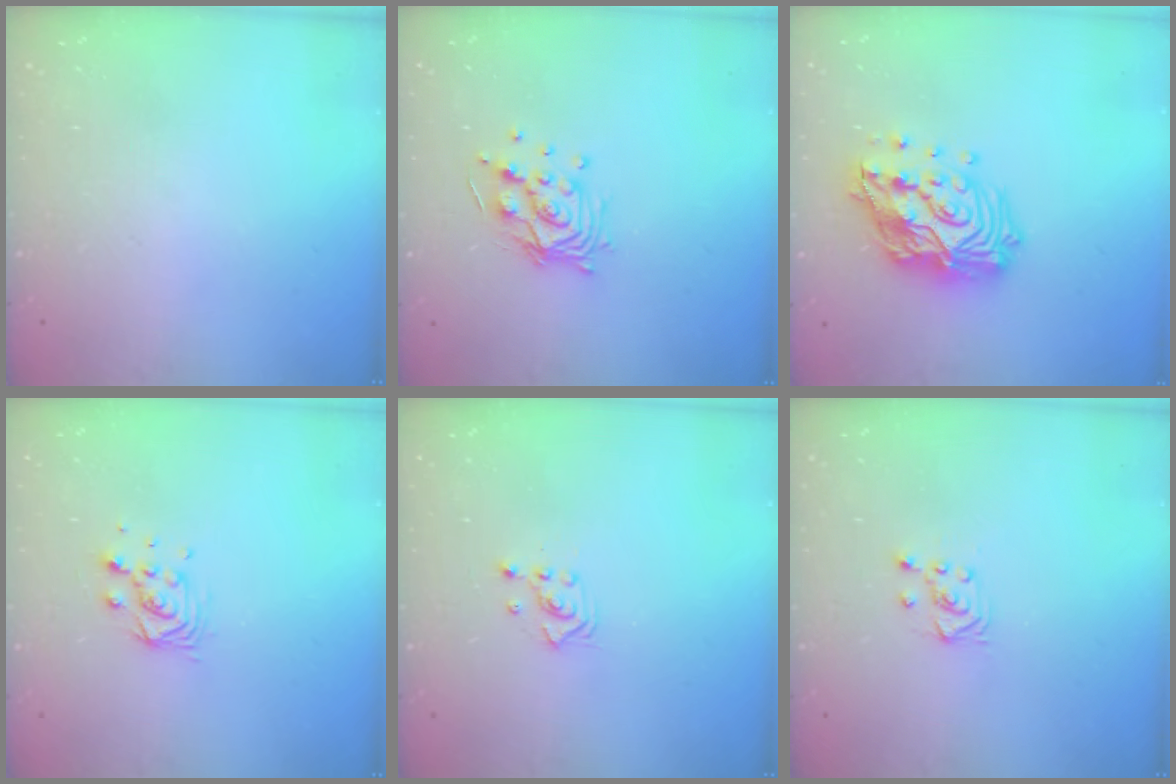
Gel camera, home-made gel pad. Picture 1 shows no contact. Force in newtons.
{"total": 11.5, "press": 11.4, "slide": 1.0}
{"total": 18.6, "press": 18.6, "slide": 1.4}
{"total": 7.0, "press": 7.0, "slide": 0.5}
{"total": 2.5, "press": 2.5, "slide": 0.3}
{"total": 3.9, "press": 3.8, "slide": 0.7}